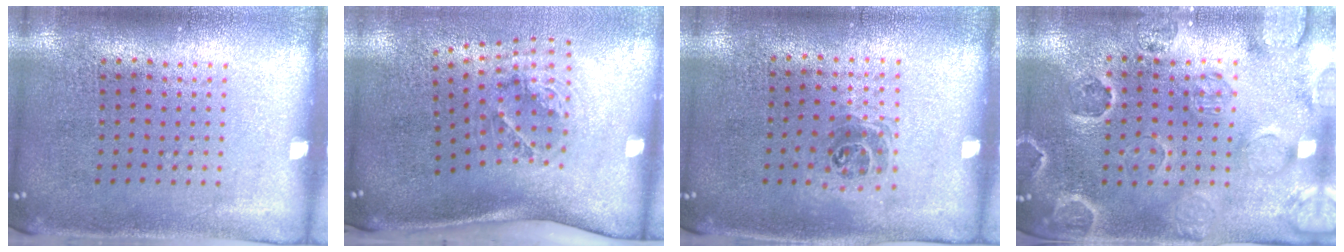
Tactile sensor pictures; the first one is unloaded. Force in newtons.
{"total": 1.8, "press": 1.2, "slide": 1.3}
{"total": 1.0, "press": 0.8, "slide": 0.5}
{"total": 2.6, "press": 2.4, "slide": 0.8}